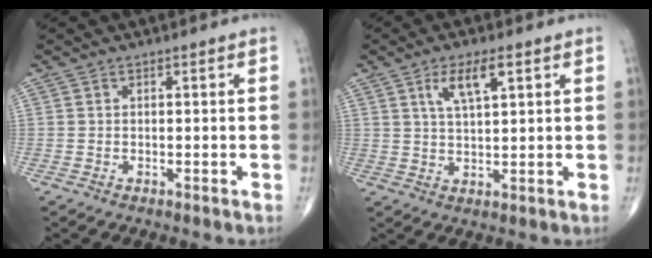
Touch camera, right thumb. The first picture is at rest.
{"total": 6.4, "force": [2.9, 2.0, 5.3], "torque": [-0.095, -0.007, 0.055]}